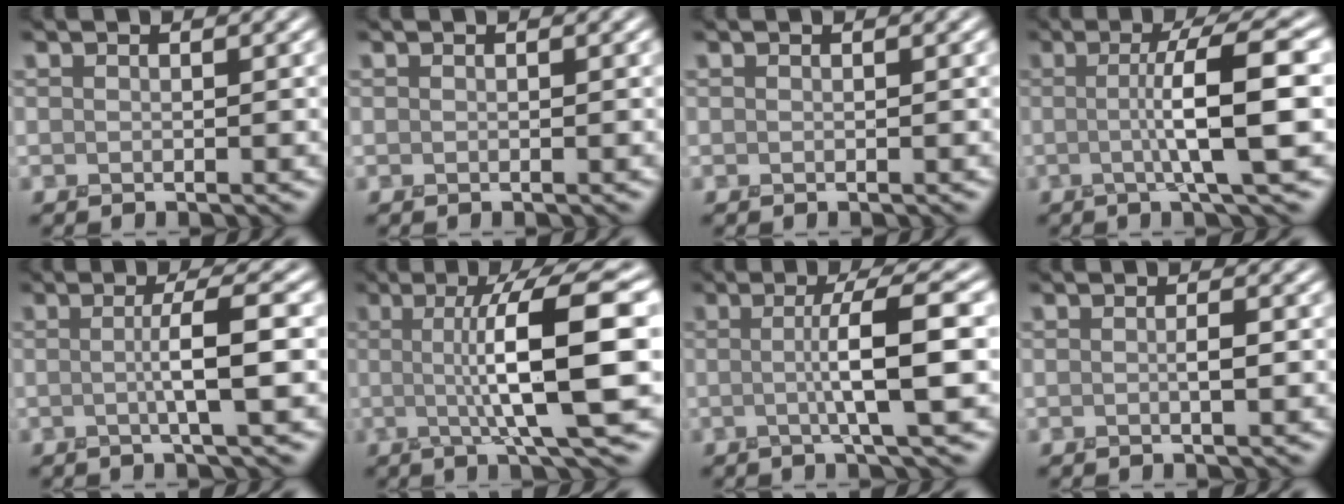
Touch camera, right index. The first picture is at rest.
{"total": 0.0}
{"total": 0.0}
{"total": 6.9, "force": [-0.1, 0.9, 6.9], "torque": [-0.106, 0.009, -0.007]}
{"total": 3.8, "force": [0.1, 0.4, 3.7], "torque": [-0.059, 0.001, -0.007]}
{"total": 10.0, "force": [0.6, 1.8, 9.8], "torque": [-0.131, 0.006, 0.010]}
{"total": 5.5, "force": [0.1, 0.7, 5.5], "torque": [-0.086, 0.006, -0.007]}
{"total": 0.9, "force": [0.0, 0.0, 0.9], "torque": [-0.017, 0.005, 0.000]}